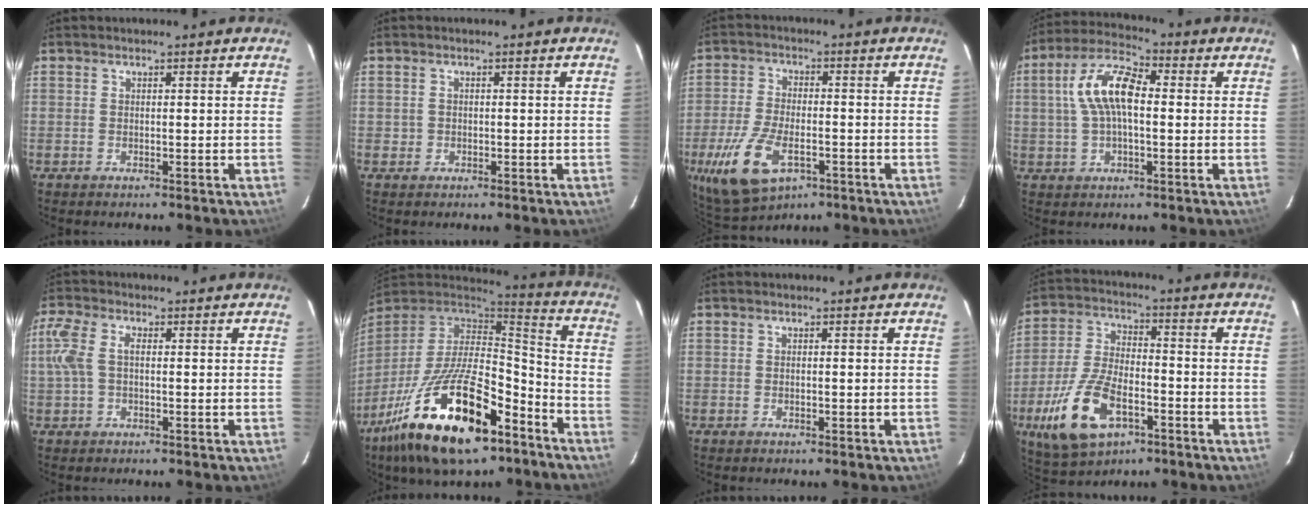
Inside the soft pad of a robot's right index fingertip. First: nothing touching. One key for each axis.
{"total": 1.2, "fx": -0.4, "fy": 1.1, "fz": 0.1, "tx": 0.000, "ty": 0.001, "tz": -0.003}
{"total": 12.5, "fx": -5.4, "fy": 6.2, "fz": 9.5, "tx": -0.213, "ty": -0.020, "tz": -0.094}
{"total": 10.8, "fx": 0.9, "fy": 5.0, "fz": 9.5, "tx": -0.193, "ty": 0.026, "tz": 0.015}
{"total": 5.4, "fx": 0.2, "fy": 3.0, "fz": 4.4, "tx": -0.104, "ty": 0.011, "tz": 0.002}
{"total": 26.9, "fx": -14.9, "fy": 11.1, "fz": 19.4, "tx": -0.372, "ty": -0.027, "tz": -0.241}
{"total": 0.0}
{"total": 15.5, "fx": -6.8, "fy": 7.7, "fz": 11.6, "tx": -0.258, "ty": -0.012, "tz": -0.120}